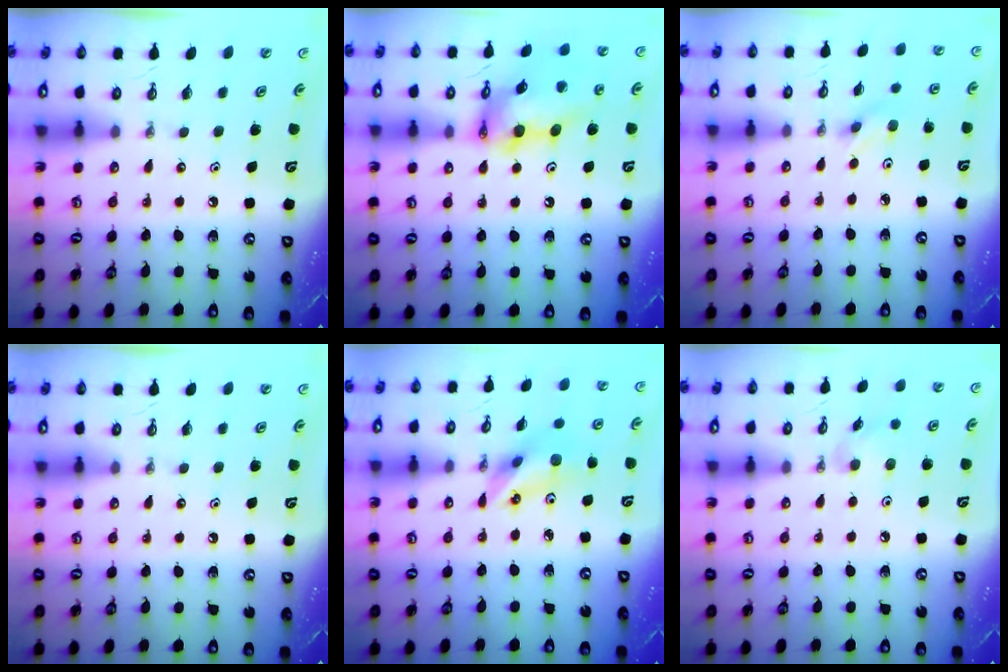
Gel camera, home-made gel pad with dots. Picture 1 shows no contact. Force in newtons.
{"total": 17.1, "press": 17.0, "slide": 1.9}
{"total": 2.1, "press": 2.0, "slide": 0.6}
{"total": 0.0}
{"total": 11.5, "press": 11.1, "slide": 2.9}
{"total": 5.2, "press": 5.2, "slide": 0.3}